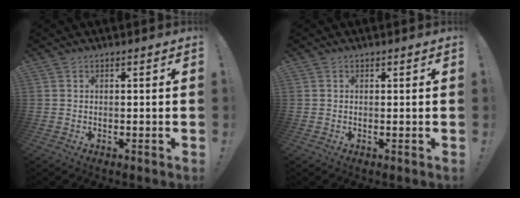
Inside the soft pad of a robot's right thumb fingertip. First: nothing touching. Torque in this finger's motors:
{"motor_torque": [-0.14, 0.04, 0.14, -0.03, -0.03]}